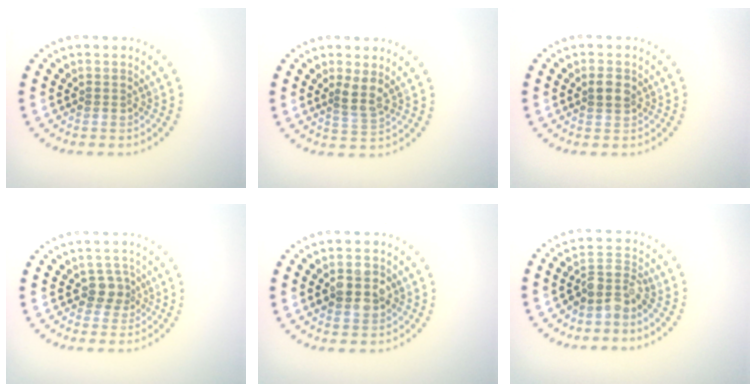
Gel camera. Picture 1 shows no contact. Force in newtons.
{"total": 2.1, "press": 1.7, "slide": 1.3}
{"total": 1.8, "press": 1.7, "slide": 0.6}
{"total": 2.1, "press": 1.7, "slide": 1.2}
{"total": 3.4, "press": 3.4, "slide": 0.2}
{"total": 3.1, "press": 2.3, "slide": 2.1}